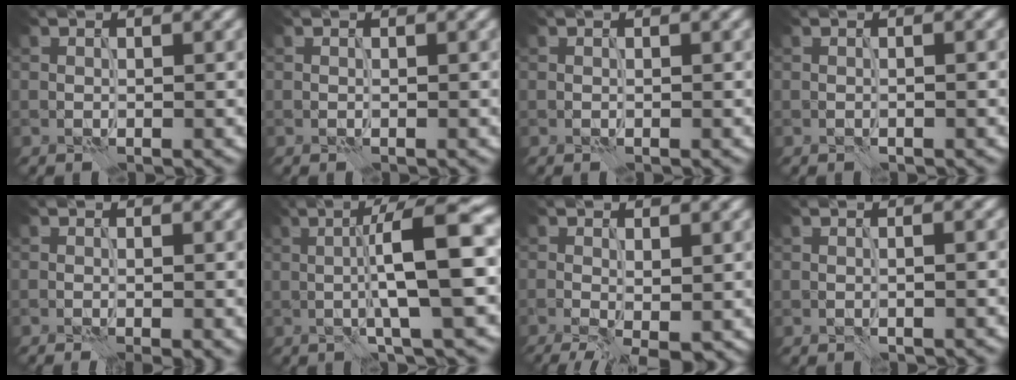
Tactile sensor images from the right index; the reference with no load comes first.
{"total": 0.0}
{"total": 0.0}
{"total": 0.5, "force": [-0.3, -0.2, 0.4], "torque": [-0.005, 0.002, -0.008]}
{"total": 1.5, "force": [-0.6, 0.0, 1.3], "torque": [-0.019, -0.004, -0.010]}
{"total": 8.5, "force": [0.1, 1.2, 8.4], "torque": [-0.121, 0.016, -0.005]}
{"total": 3.9, "force": [-1.1, 1.2, 3.6], "torque": [-0.064, -0.010, -0.017]}
{"total": 0.8, "force": [-0.3, -0.2, 0.7], "torque": [-0.010, 0.002, -0.009]}